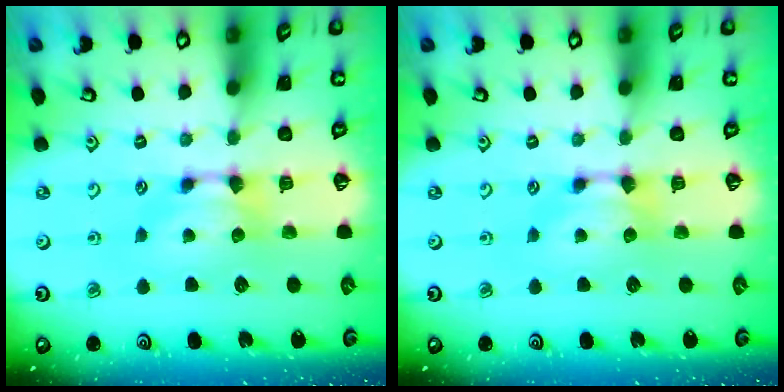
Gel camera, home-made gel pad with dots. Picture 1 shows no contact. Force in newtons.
{"total": 0.0}